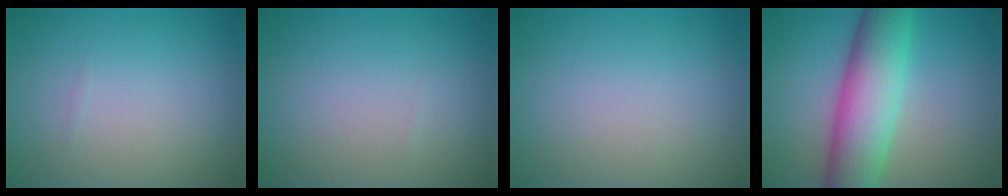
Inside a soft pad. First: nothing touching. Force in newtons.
{"total": 0.0}
{"total": 0.0}
{"total": 9.3, "press": 9.3, "slide": 0.4}